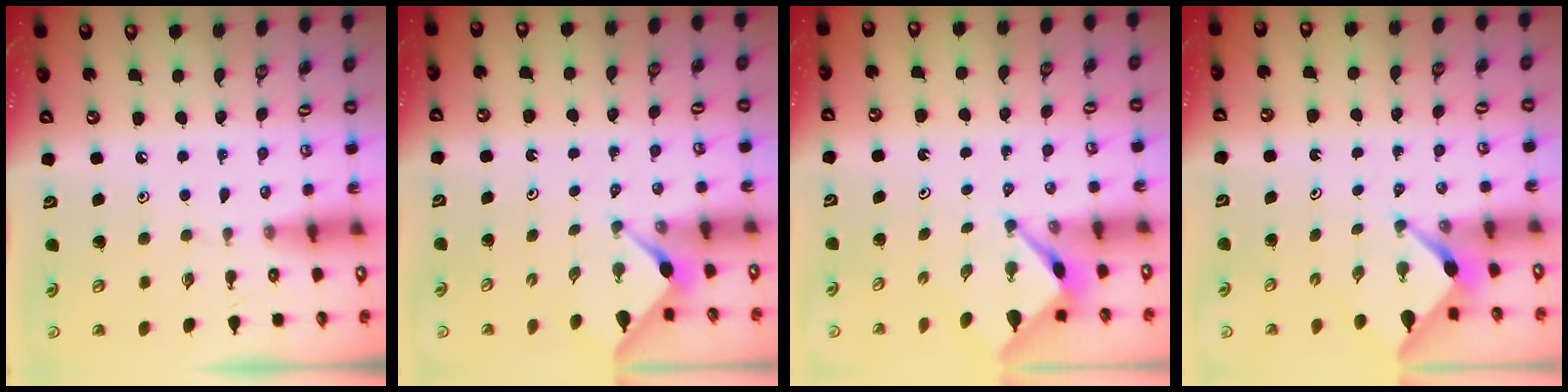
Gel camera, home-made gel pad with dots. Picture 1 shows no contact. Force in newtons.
{"total": 3.0, "press": 3.0, "slide": 0.3}
{"total": 3.8, "press": 3.8, "slide": 0.1}
{"total": 2.7, "press": 2.6, "slide": 0.3}